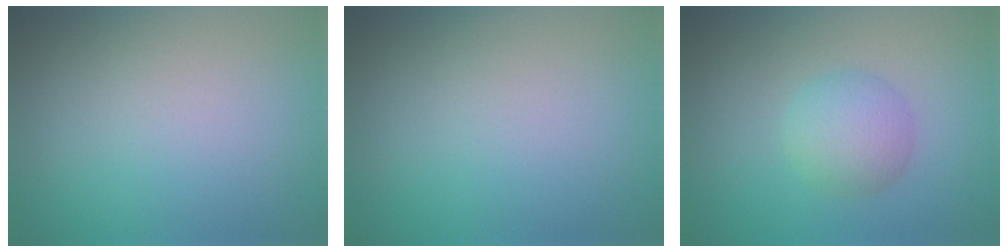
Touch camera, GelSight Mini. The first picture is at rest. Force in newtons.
{"total": 0.0}
{"total": 3.0, "press": 3.0, "slide": 0.1}